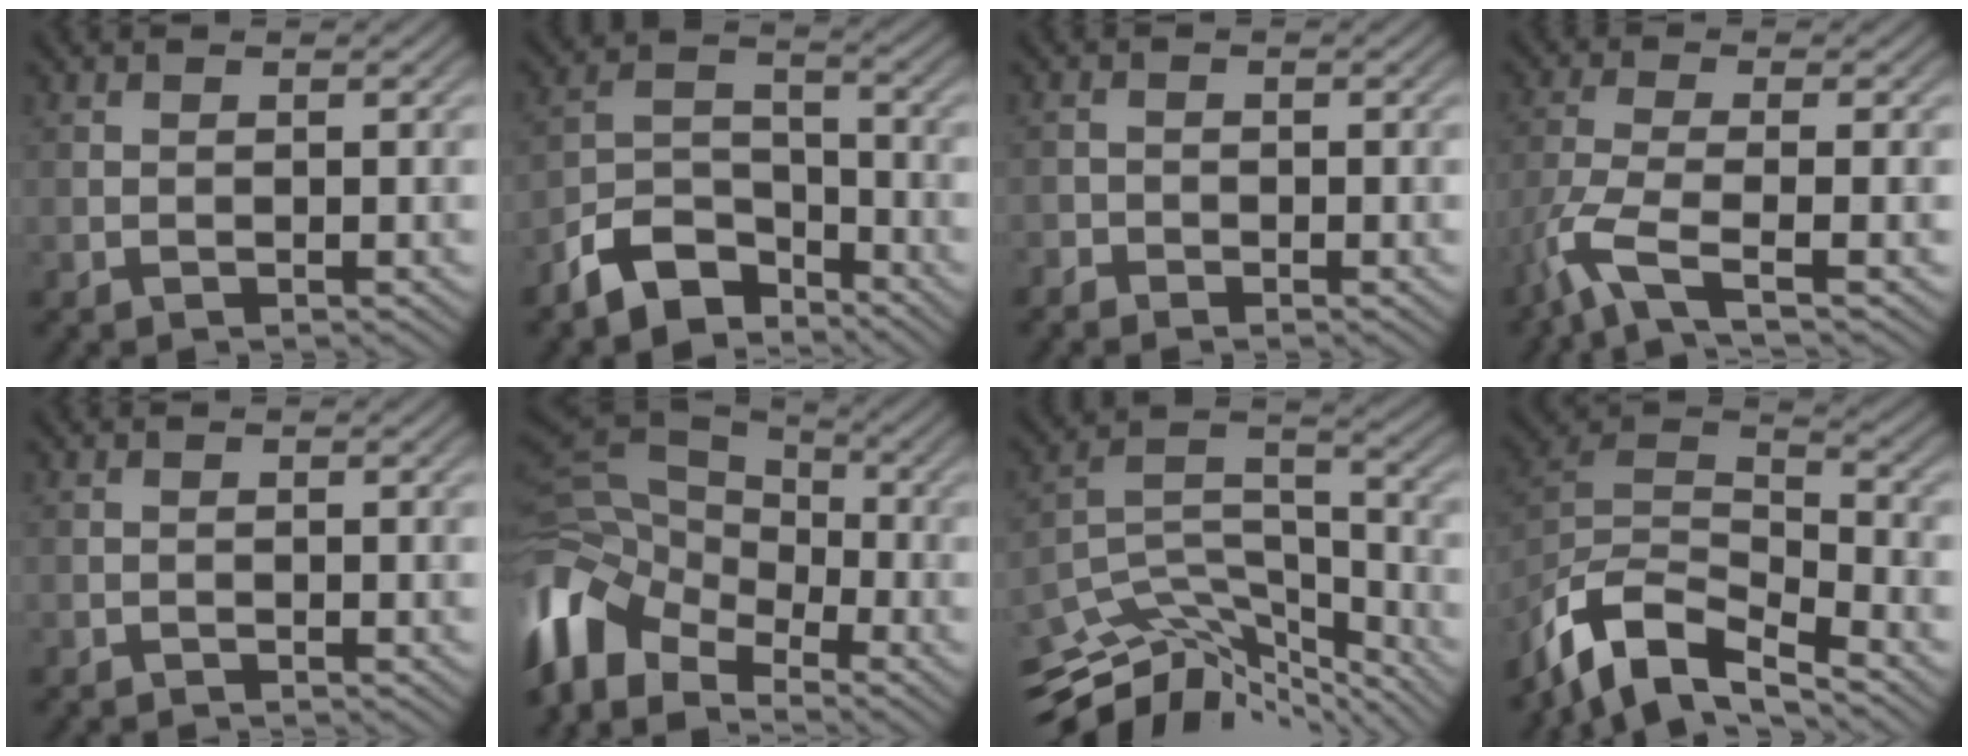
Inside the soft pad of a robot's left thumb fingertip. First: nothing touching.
{"total": 8.2, "force": [-6.1, 4.1, 3.7], "torque": [-0.068, -0.002, -0.131]}
{"total": 1.6, "force": [-1.4, 0.7, 0.1], "torque": [-0.001, -0.002, -0.035]}
{"total": 6.4, "force": [-3.9, 1.2, 5.0], "torque": [-0.107, -0.006, -0.097]}
{"total": 0.8, "force": [-0.8, 0.1, 0.0], "torque": [0.002, -0.002, -0.018]}
{"total": 13.5, "force": [-5.9, 8.5, 8.7], "torque": [-0.236, -0.013, -0.118]}
{"total": 11.9, "force": [-9.5, 4.5, 5.4], "torque": [-0.122, 0.000, -0.155]}
{"total": 11.6, "force": [-8.3, 4.2, 6.9], "torque": [-0.149, -0.008, -0.166]}